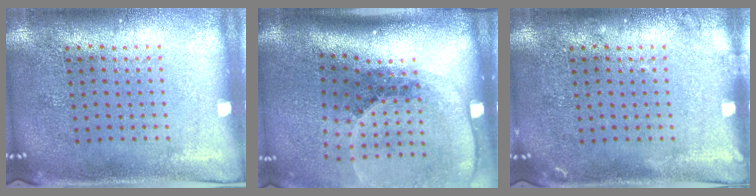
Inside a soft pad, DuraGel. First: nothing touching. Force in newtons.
{"total": 2.7, "press": 1.9, "slide": 2.0}
{"total": 0.9, "press": 0.9, "slide": 0.2}